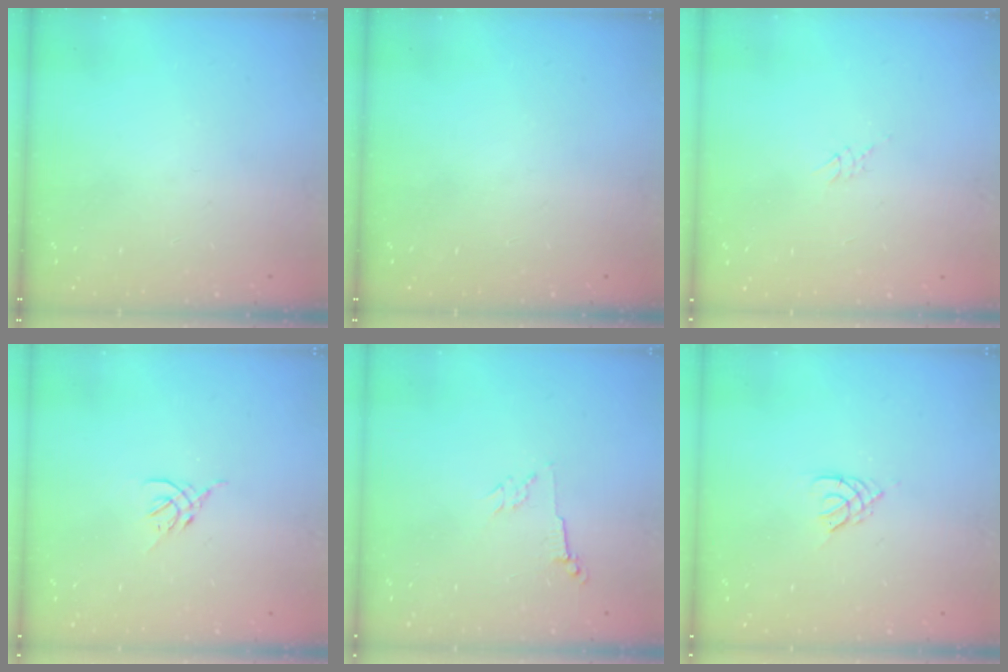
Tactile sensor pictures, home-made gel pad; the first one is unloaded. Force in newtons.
{"total": 0.0}
{"total": 2.6, "press": 2.6, "slide": 0.2}
{"total": 2.6, "press": 2.5, "slide": 0.8}
{"total": 2.8, "press": 2.7, "slide": 0.6}
{"total": 2.6, "press": 2.5, "slide": 0.5}